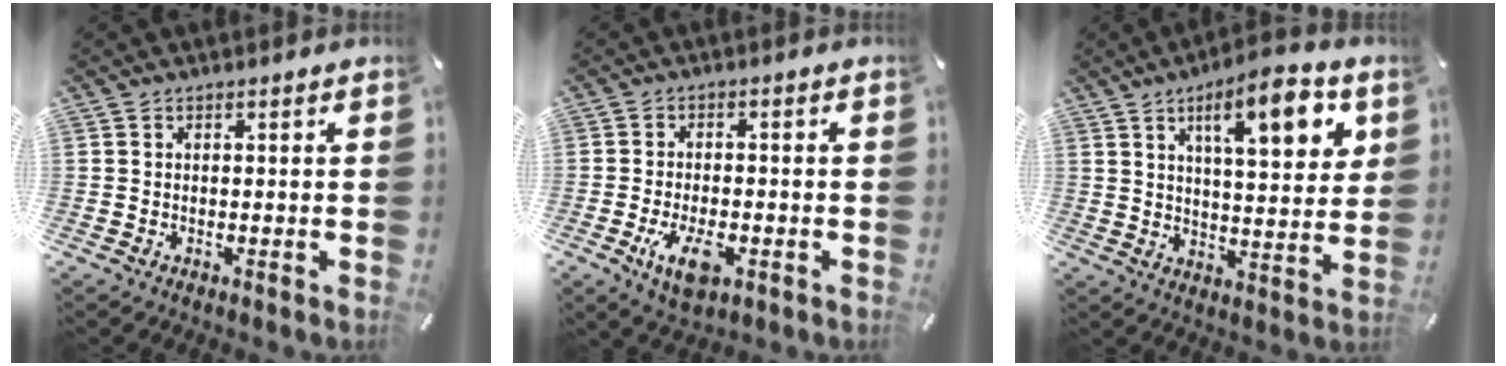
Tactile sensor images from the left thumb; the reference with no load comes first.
{"total": 7.7, "force": [-2.9, 4.0, 5.9], "torque": [-0.123, -0.003, -0.055]}
{"total": 13.9, "force": [6.5, 4.7, 11.4], "torque": [-0.161, -0.026, 0.101]}